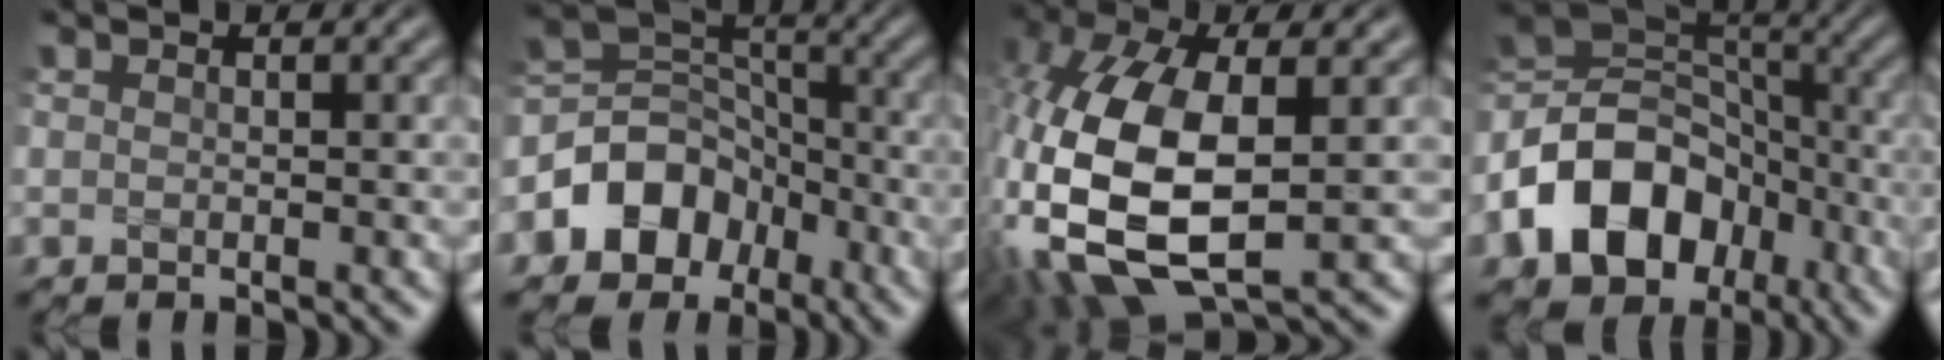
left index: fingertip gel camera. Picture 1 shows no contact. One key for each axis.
{"total": 7.0, "fx": -3.3, "fy": 5.4, "fz": 2.9, "tx": -0.036, "ty": 0.011, "tz": -0.074}
{"total": 13.7, "fx": -1.1, "fy": 7.4, "fz": 11.5, "tx": -0.281, "ty": -0.013, "tz": -0.014}
{"total": 11.7, "fx": -4.9, "fy": 8.6, "fz": 6.4, "tx": -0.124, "ty": 0.001, "tz": -0.094}